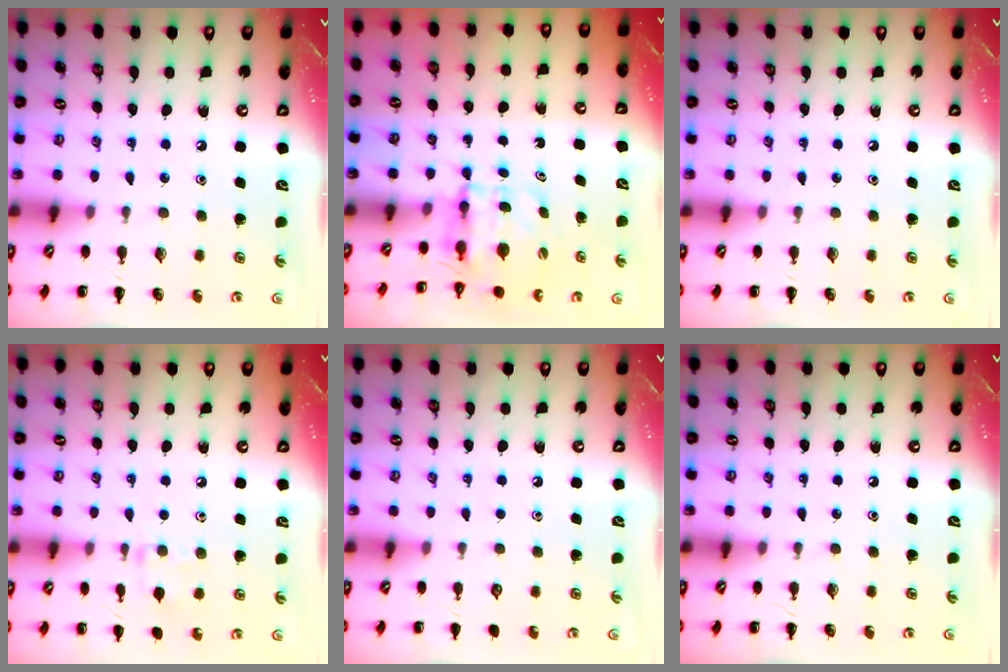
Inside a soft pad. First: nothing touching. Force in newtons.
{"total": 3.9, "press": 3.9, "slide": 0.1}
{"total": 0.0}
{"total": 6.6, "press": 6.3, "slide": 2.0}
{"total": 0.0}
{"total": 0.0}